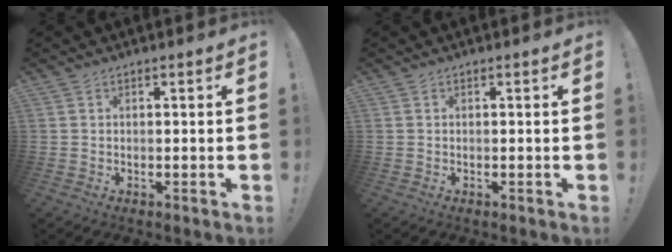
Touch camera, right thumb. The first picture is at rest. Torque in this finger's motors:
{"motor_torque": [0.00, 0.00, 0.00, 0.00, 0.00]}